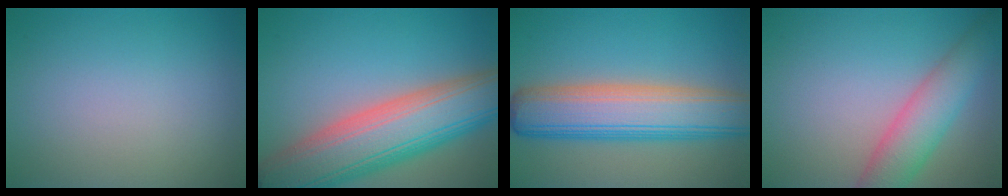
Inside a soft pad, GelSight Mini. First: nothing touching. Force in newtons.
{"total": 11.7, "press": 11.6, "slide": 0.7}
{"total": 9.4, "press": 9.4, "slide": 0.3}
{"total": 5.2, "press": 5.2, "slide": 0.3}